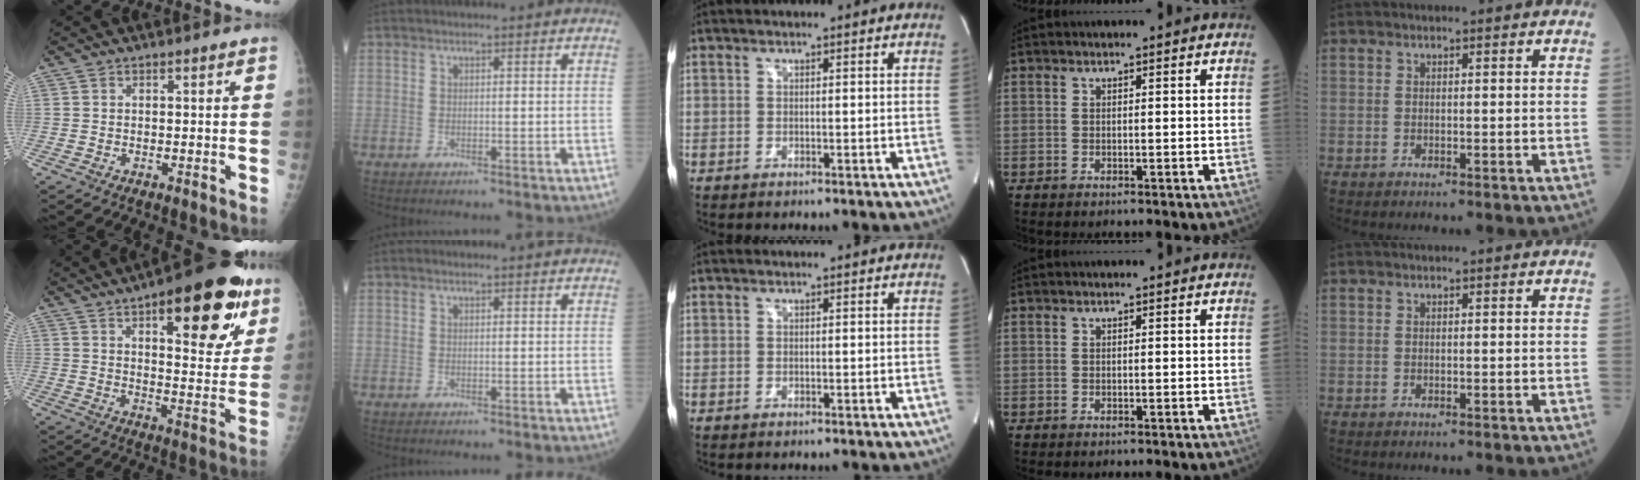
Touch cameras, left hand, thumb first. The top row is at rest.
{"thumb": {"total": 22.6, "force": [11.1, 8.5, 17.8], "torque": [-0.204, -0.032, 0.153]}, "index": {"total": 0.5, "force": [0.3, 0.2, 0.3], "torque": [-0.014, 0.000, 0.002]}}